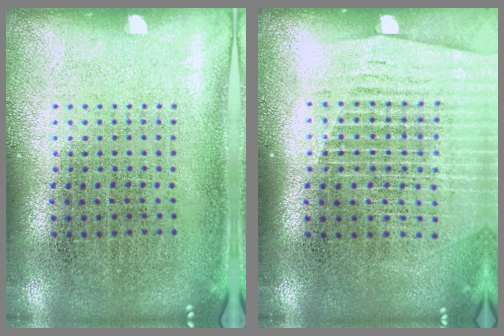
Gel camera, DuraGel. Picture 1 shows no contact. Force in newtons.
{"total": 1.5, "press": 1.4, "slide": 0.5}